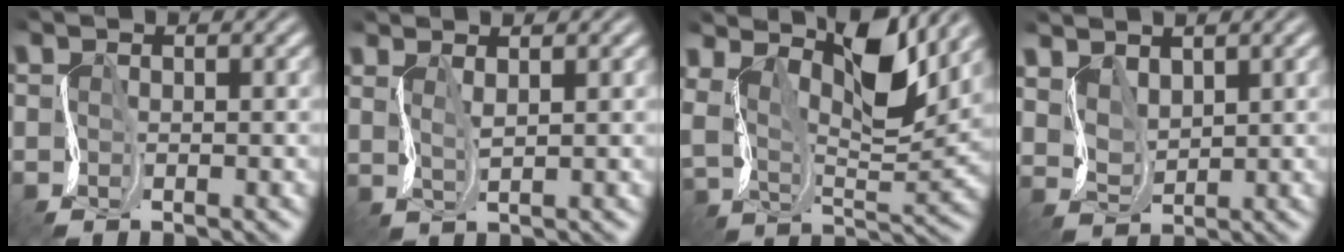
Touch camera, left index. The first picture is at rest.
{"total": 1.8, "force": [1.7, 0.2, 0.5], "torque": [-0.008, 0.004, 0.035]}
{"total": 8.6, "force": [5.5, 3.1, 5.8], "torque": [-0.111, 0.008, 0.096]}
{"total": 3.2, "force": [2.8, 1.5, 0.7], "torque": [-0.028, 0.003, 0.064]}